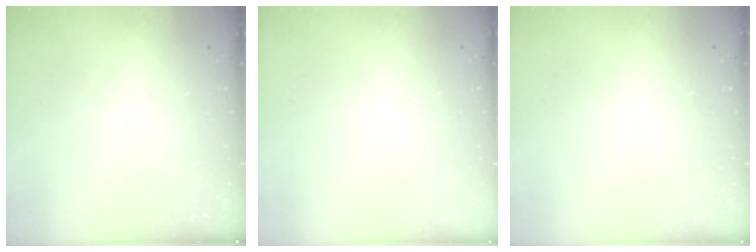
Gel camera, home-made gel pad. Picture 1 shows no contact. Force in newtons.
{"total": 0.0}
{"total": 0.0}